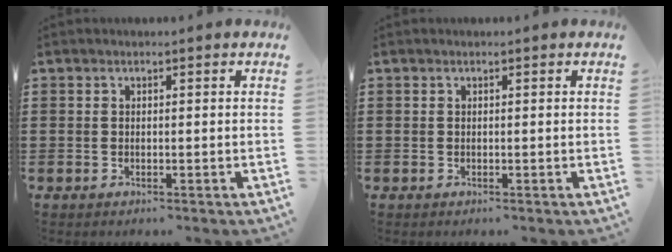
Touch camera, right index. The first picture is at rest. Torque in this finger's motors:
{"motor_torque": [0.45, 1.68, 0.00, -0.01]}